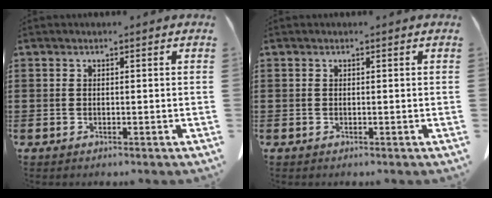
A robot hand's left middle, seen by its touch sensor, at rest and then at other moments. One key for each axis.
{"total": 0.0}